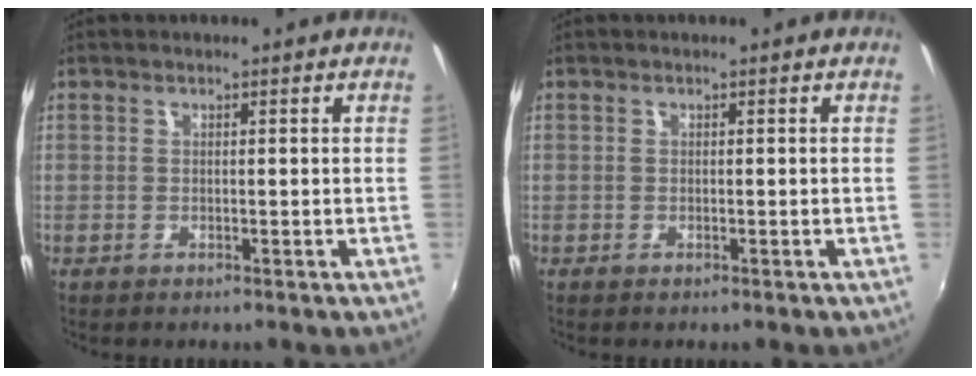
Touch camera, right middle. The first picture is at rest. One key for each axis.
{"total": 0.0}